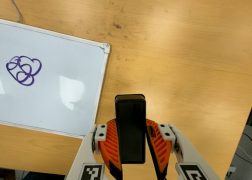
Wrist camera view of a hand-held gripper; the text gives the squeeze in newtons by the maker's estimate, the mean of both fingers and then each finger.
{"total": 8.8, "left": 7.8, "right": 9.9}